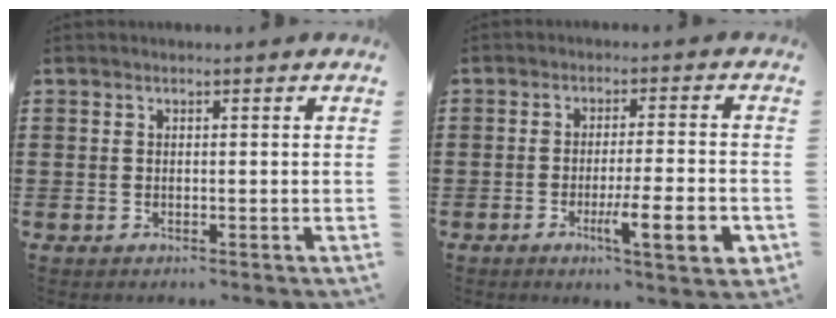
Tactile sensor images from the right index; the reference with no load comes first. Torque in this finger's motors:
{"motor_torque": [1.21, -0.59, 0.33, 0.13]}